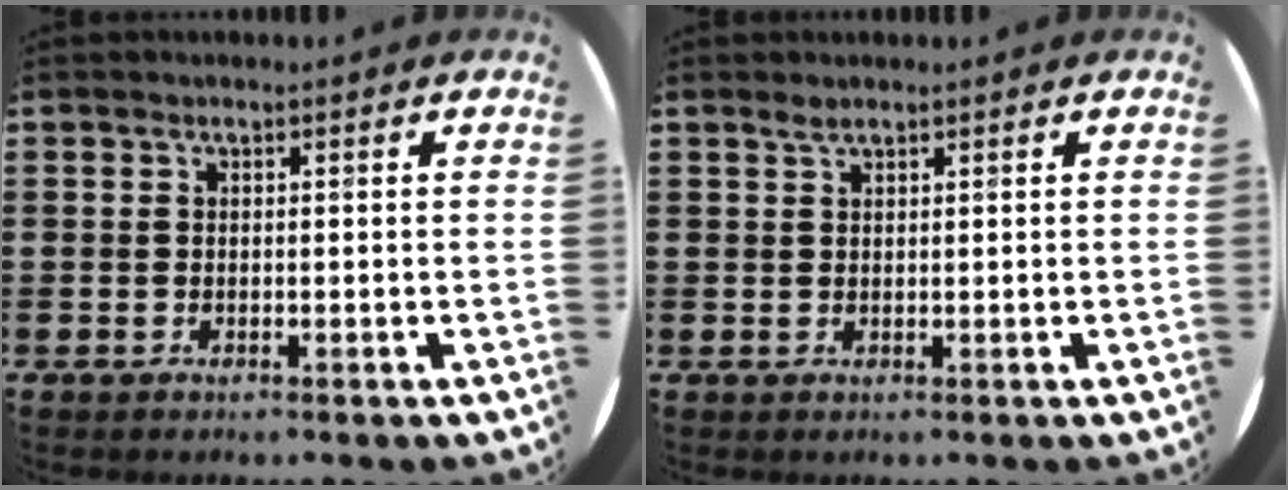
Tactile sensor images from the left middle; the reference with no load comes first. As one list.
[{"total": 0.9, "force": [0.8, 0.0, 0.5], "torque": [-0.009, 0.001, 0.014]}]